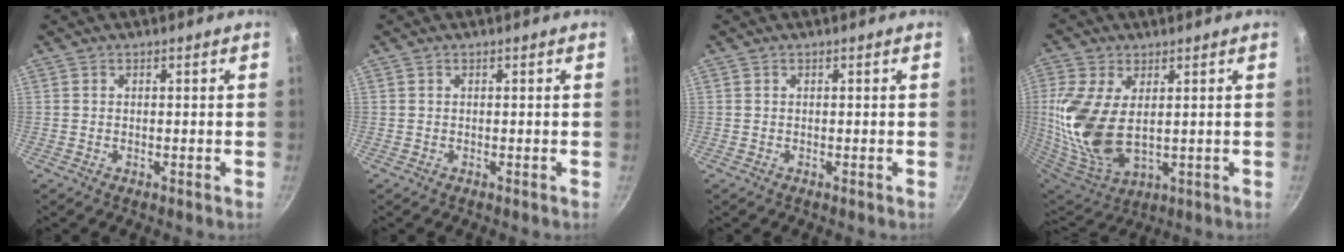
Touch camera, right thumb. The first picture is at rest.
{"total": 0.0}
{"total": 0.0}
{"total": 16.4, "force": [2.1, 9.3, 13.4], "torque": [-0.283, -0.020, 0.053]}